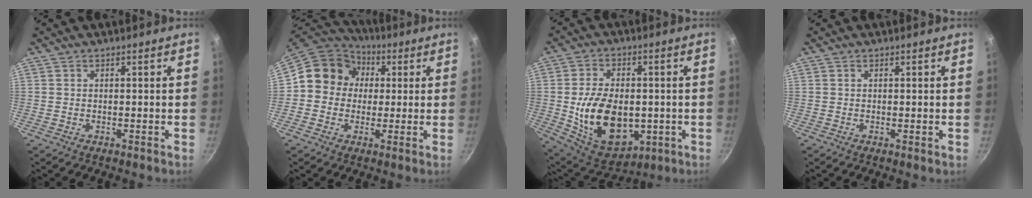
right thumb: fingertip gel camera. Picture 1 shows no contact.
{"total": 11.7, "force": [1.7, 10.6, 4.7], "torque": [-0.044, 0.023, 0.006]}
{"total": 18.1, "force": [-1.9, 11.7, 13.7], "torque": [-0.207, -0.005, -0.012]}
{"total": 0.0}